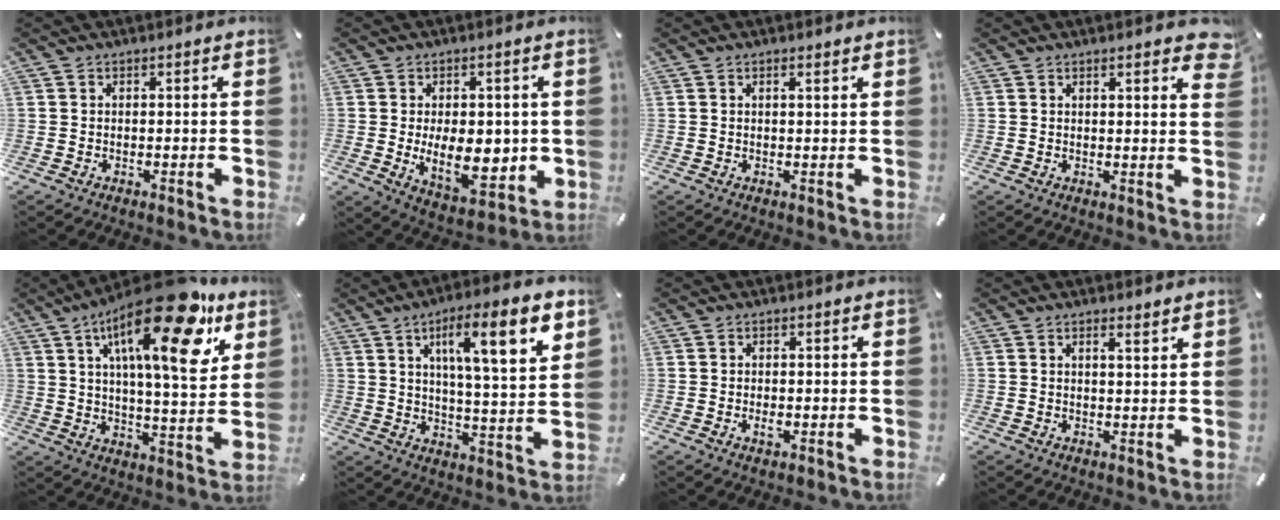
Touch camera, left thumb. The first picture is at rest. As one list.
[{"total": 12.7, "force": [-0.9, 7.8, 9.9], "torque": [-0.151, -0.015, -0.012]}, {"total": 0.8, "force": [0.5, 0.0, 0.6], "torque": [-0.012, -0.002, 0.010]}, {"total": 3.3, "force": [2.4, 0.8, 2.2], "torque": [-0.025, -0.015, 0.037]}, {"total": 25.1, "force": [12.9, 8.5, 19.8], "torque": [-0.302, -0.064, 0.196]}, {"total": 15.9, "force": [7.8, 3.7, 13.3], "torque": [-0.202, -0.029, 0.116]}, {"total": 1.8, "force": [-0.3, 1.0, 1.5], "torque": [-0.036, -0.004, -0.008]}, {"total": 1.9, "force": [1.7, -0.2, 0.9], "torque": [-0.020, -0.008, 0.030]}]